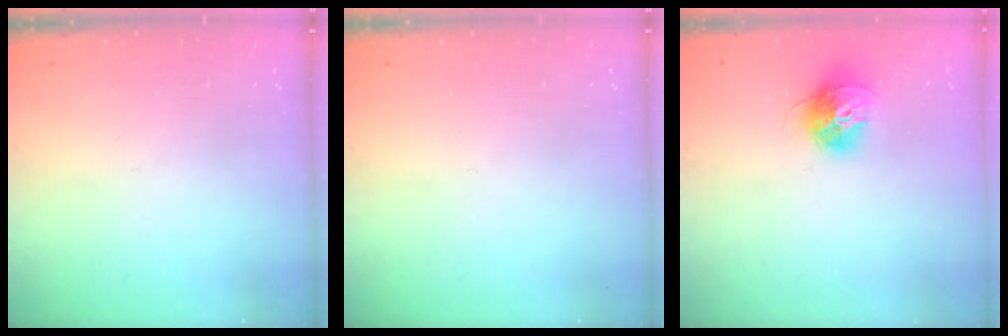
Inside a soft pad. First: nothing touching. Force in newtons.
{"total": 0.0}
{"total": 12.2, "press": 12.1, "slide": 1.1}